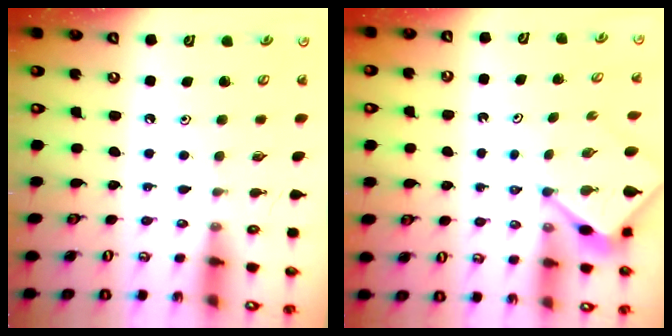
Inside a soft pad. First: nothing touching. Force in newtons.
{"total": 4.9, "press": 4.9, "slide": 0.4}